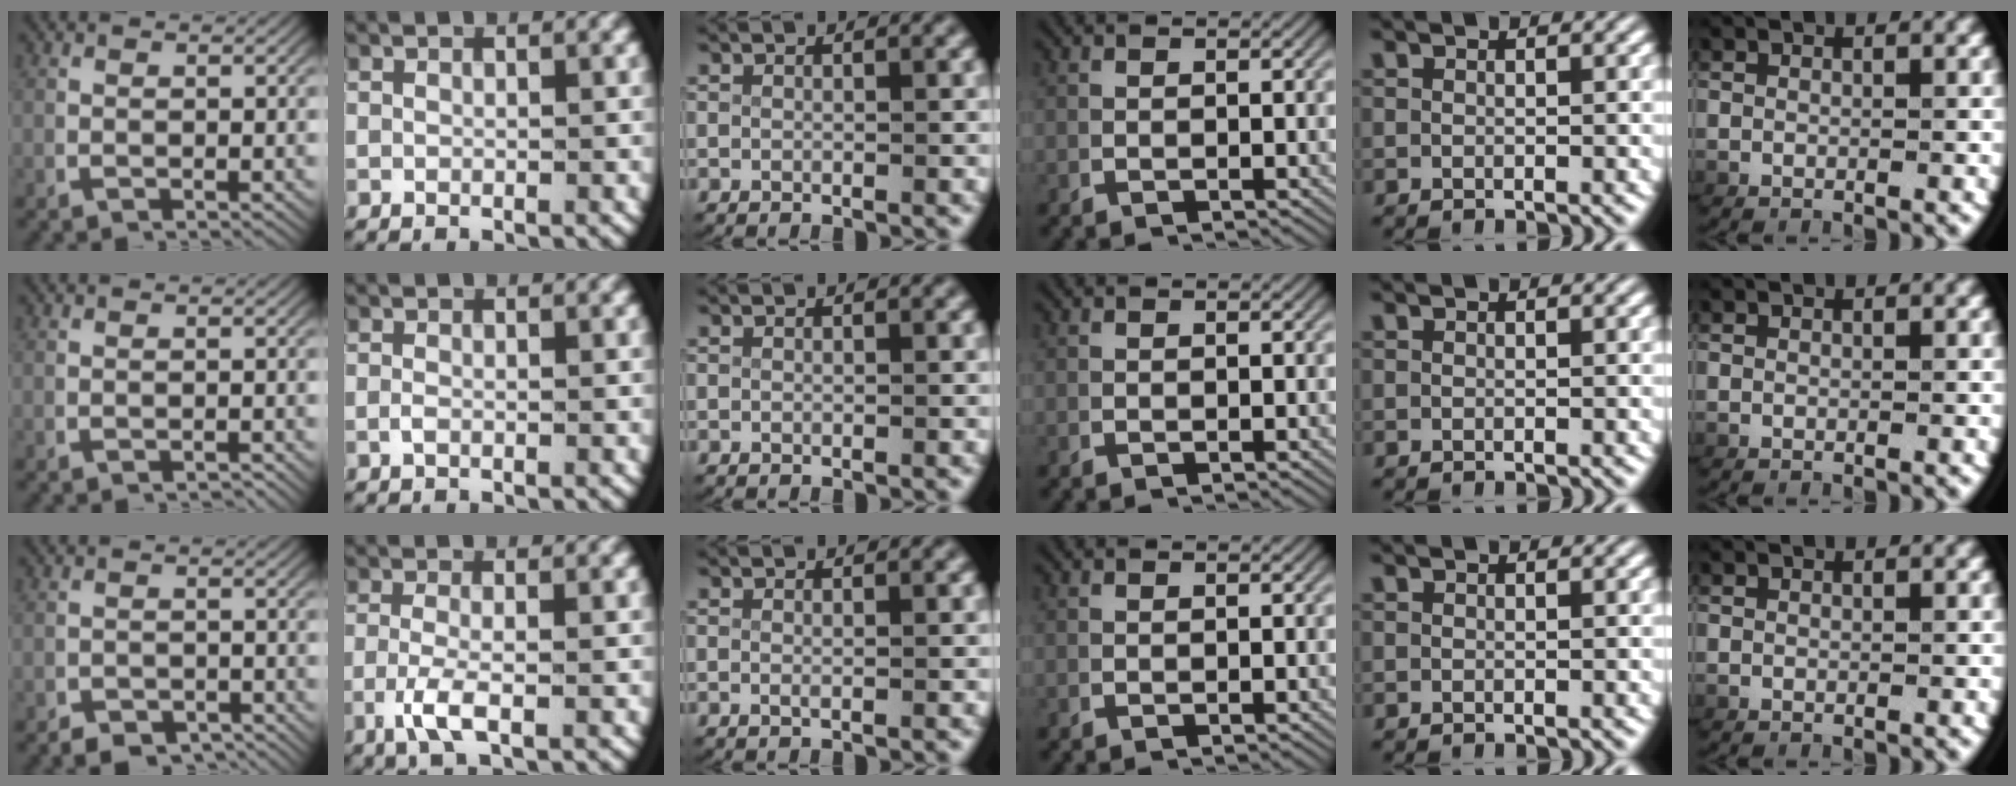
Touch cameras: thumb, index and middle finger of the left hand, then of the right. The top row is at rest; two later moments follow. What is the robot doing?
{"motion": "grasp_and_lifting", "object": "card"}